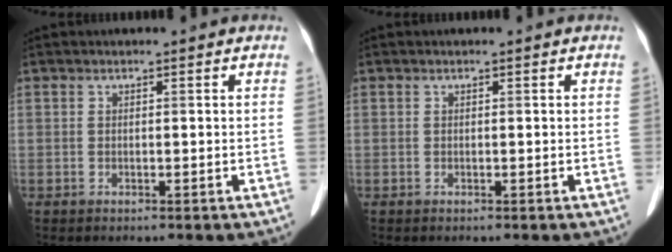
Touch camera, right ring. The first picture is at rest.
{"total": 0.0}